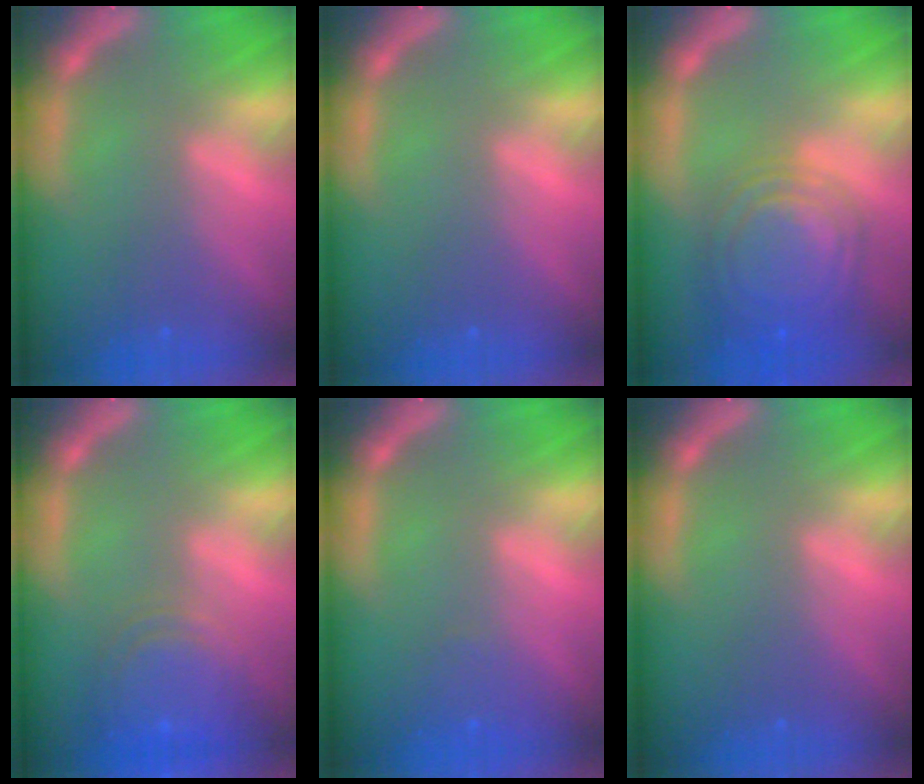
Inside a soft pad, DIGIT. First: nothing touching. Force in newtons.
{"total": 0.0}
{"total": 10.0}
{"total": 6.5}
{"total": 1.0}
{"total": 0.0}